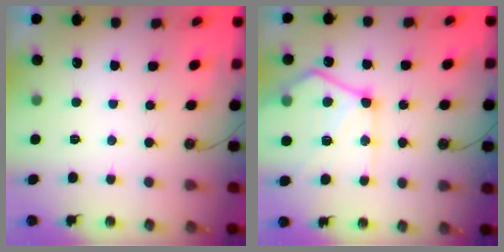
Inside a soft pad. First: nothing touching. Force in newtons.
{"total": 18.3, "press": 18.3, "slide": 1.4}